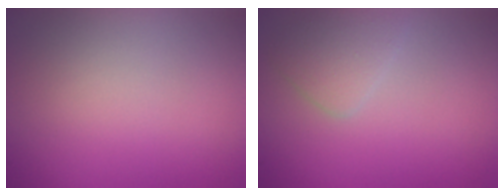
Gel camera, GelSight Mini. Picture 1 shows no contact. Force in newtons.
{"total": 1.9, "press": 1.9, "slide": 0.2}